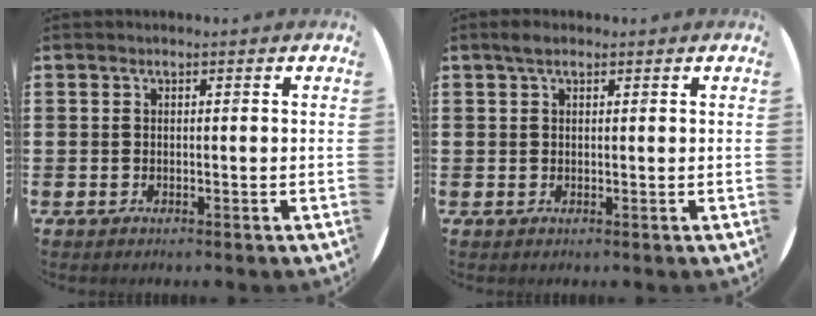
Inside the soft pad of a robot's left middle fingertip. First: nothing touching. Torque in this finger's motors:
{"motor_torque": [0.57, -0.64, 0.00, 0.00]}